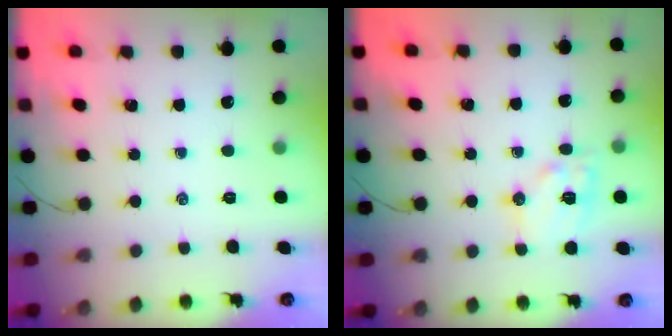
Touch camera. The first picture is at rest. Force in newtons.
{"total": 11.9, "press": 11.9, "slide": 0.9}